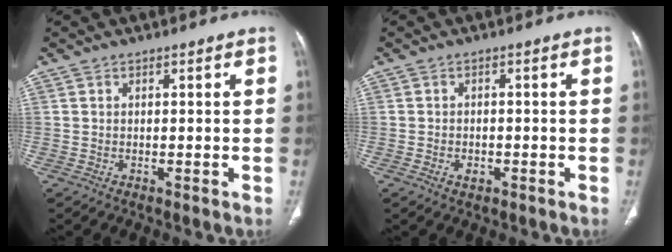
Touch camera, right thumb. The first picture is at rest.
{"total": 2.0, "force": [-0.9, 1.3, 1.1], "torque": [-0.019, 0.011, -0.009]}